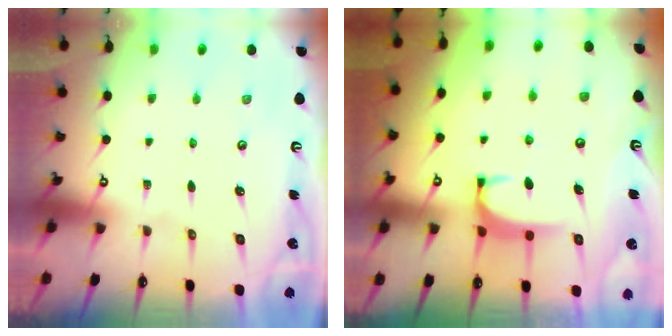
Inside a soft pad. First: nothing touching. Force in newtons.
{"total": 2.0, "press": 1.9, "slide": 0.5}